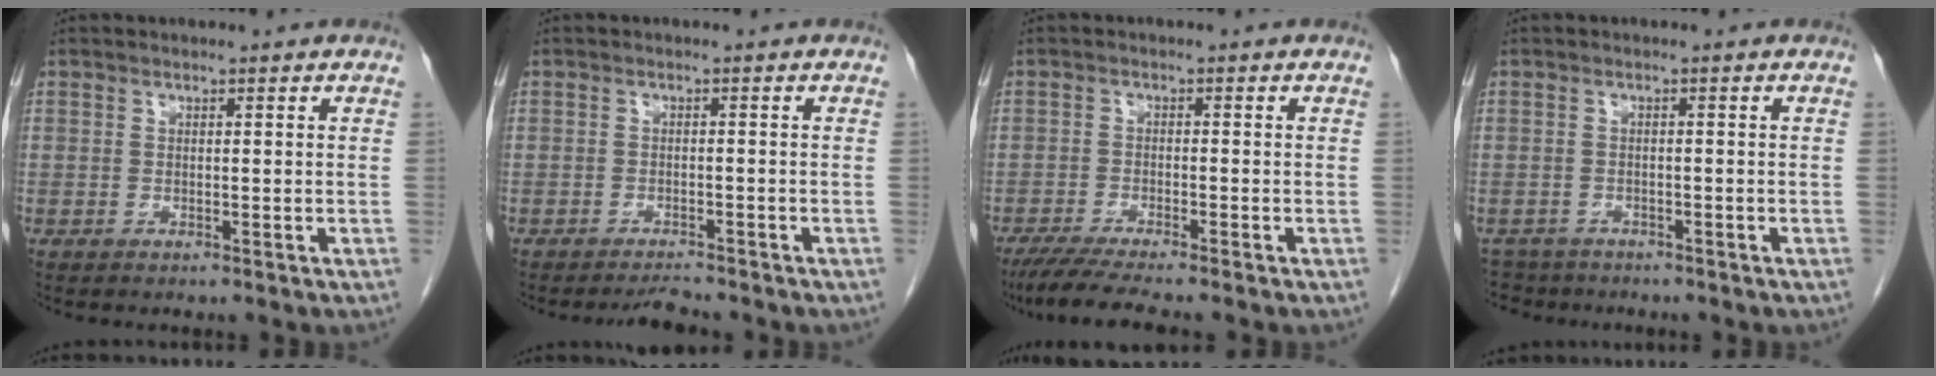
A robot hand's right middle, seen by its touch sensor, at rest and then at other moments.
{"total": 2.1, "force": [-2.1, -0.2, 0.3], "torque": [-0.012, -0.013, -0.031]}
{"total": 6.4, "force": [-5.4, -0.6, 3.4], "torque": [-0.052, -0.021, -0.092]}
{"total": 4.0, "force": [-3.5, 1.9, -0.5], "torque": [0.009, -0.004, -0.062]}